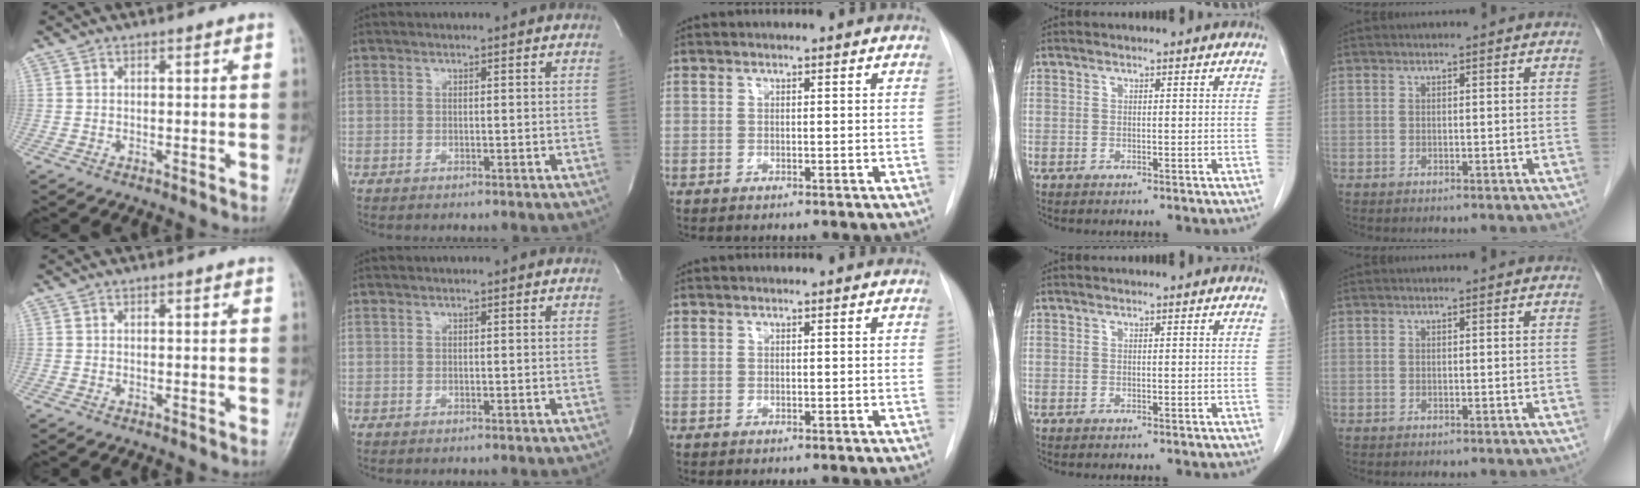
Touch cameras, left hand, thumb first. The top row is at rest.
{}